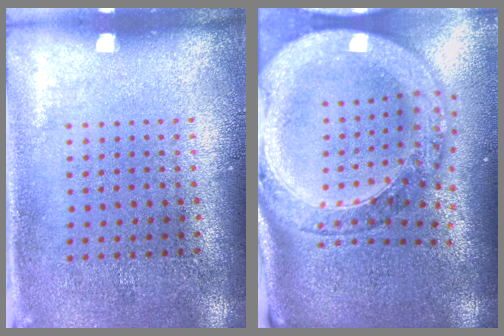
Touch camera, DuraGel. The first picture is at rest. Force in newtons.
{"total": 4.0, "press": 3.1, "slide": 2.5}